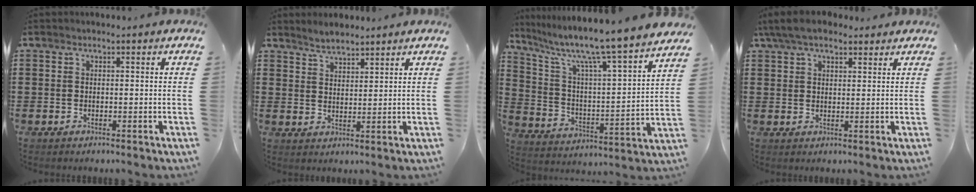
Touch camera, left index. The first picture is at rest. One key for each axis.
{"total": 2.8, "fx": 2.8, "fy": 0.5, "fz": 0.1, "tx": -0.010, "ty": -0.001, "tz": 0.053}
{"total": 9.0, "fx": 7.6, "fy": -0.4, "fz": 4.7, "tx": -0.125, "ty": -0.065, "tz": 0.115}
{"total": 5.4, "fx": 4.0, "fy": 1.9, "fz": 3.0, "tx": -0.069, "ty": 0.003, "tz": 0.076}